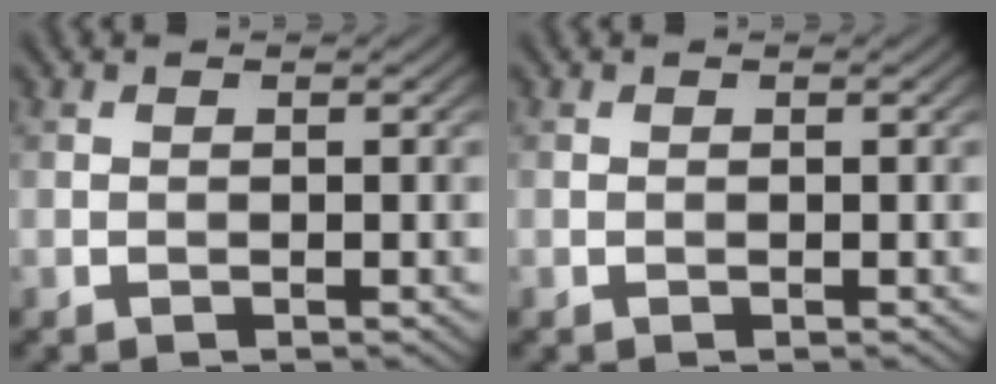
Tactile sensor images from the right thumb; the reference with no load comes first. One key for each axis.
{"total": 0.0}